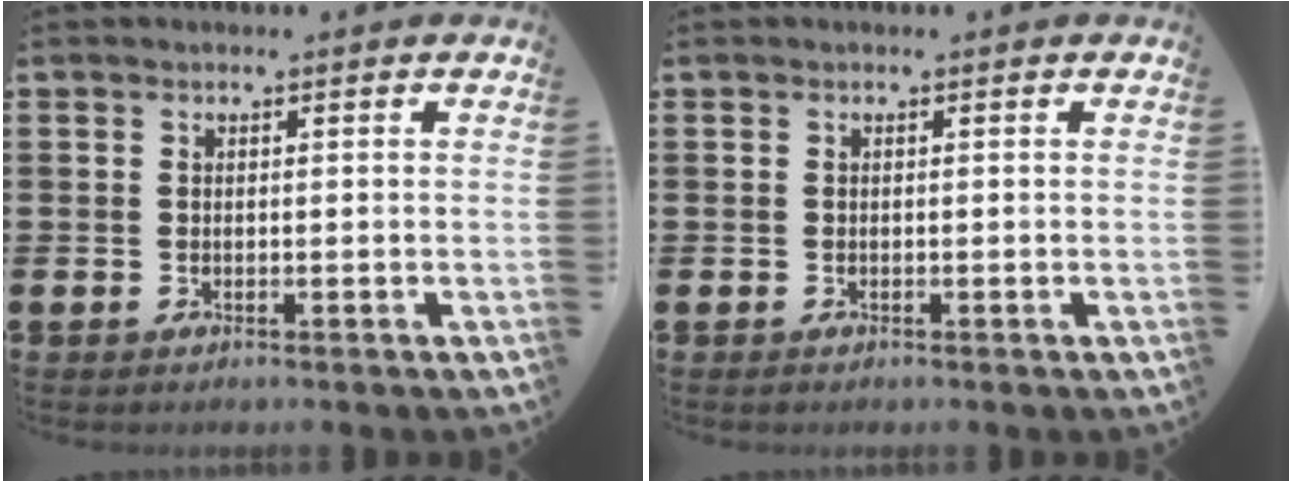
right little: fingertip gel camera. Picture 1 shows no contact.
{"total": 0.0}